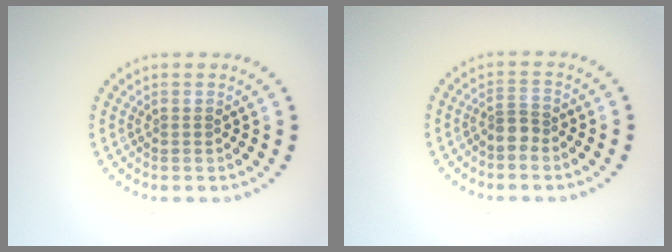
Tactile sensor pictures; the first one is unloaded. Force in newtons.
{"total": 1.5, "press": 1.1, "slide": 1.0}